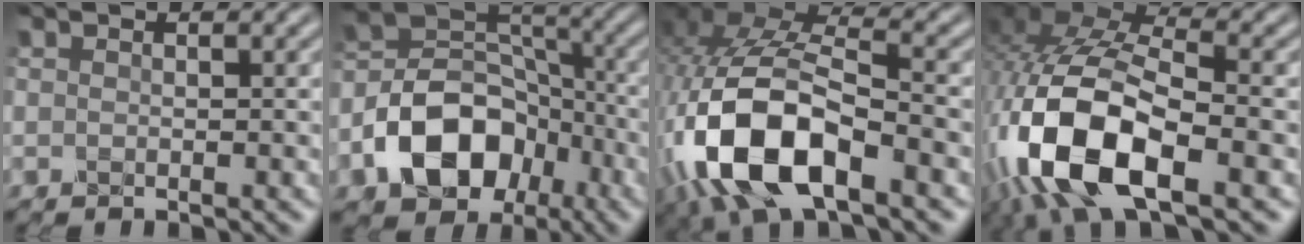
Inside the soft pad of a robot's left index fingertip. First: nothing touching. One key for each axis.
{"total": 10.2, "fx": -4.8, "fy": 7.0, "fz": 5.6, "tx": -0.093, "ty": 0.004, "tz": -0.089}
{"total": 13.2, "fx": -5.3, "fy": 6.2, "fz": 10.4, "tx": -0.236, "ty": -0.007, "tz": -0.100}
{"total": 14.5, "fx": -5.5, "fy": 6.5, "fz": 11.7, "tx": -0.264, "ty": -0.009, "tz": -0.103}